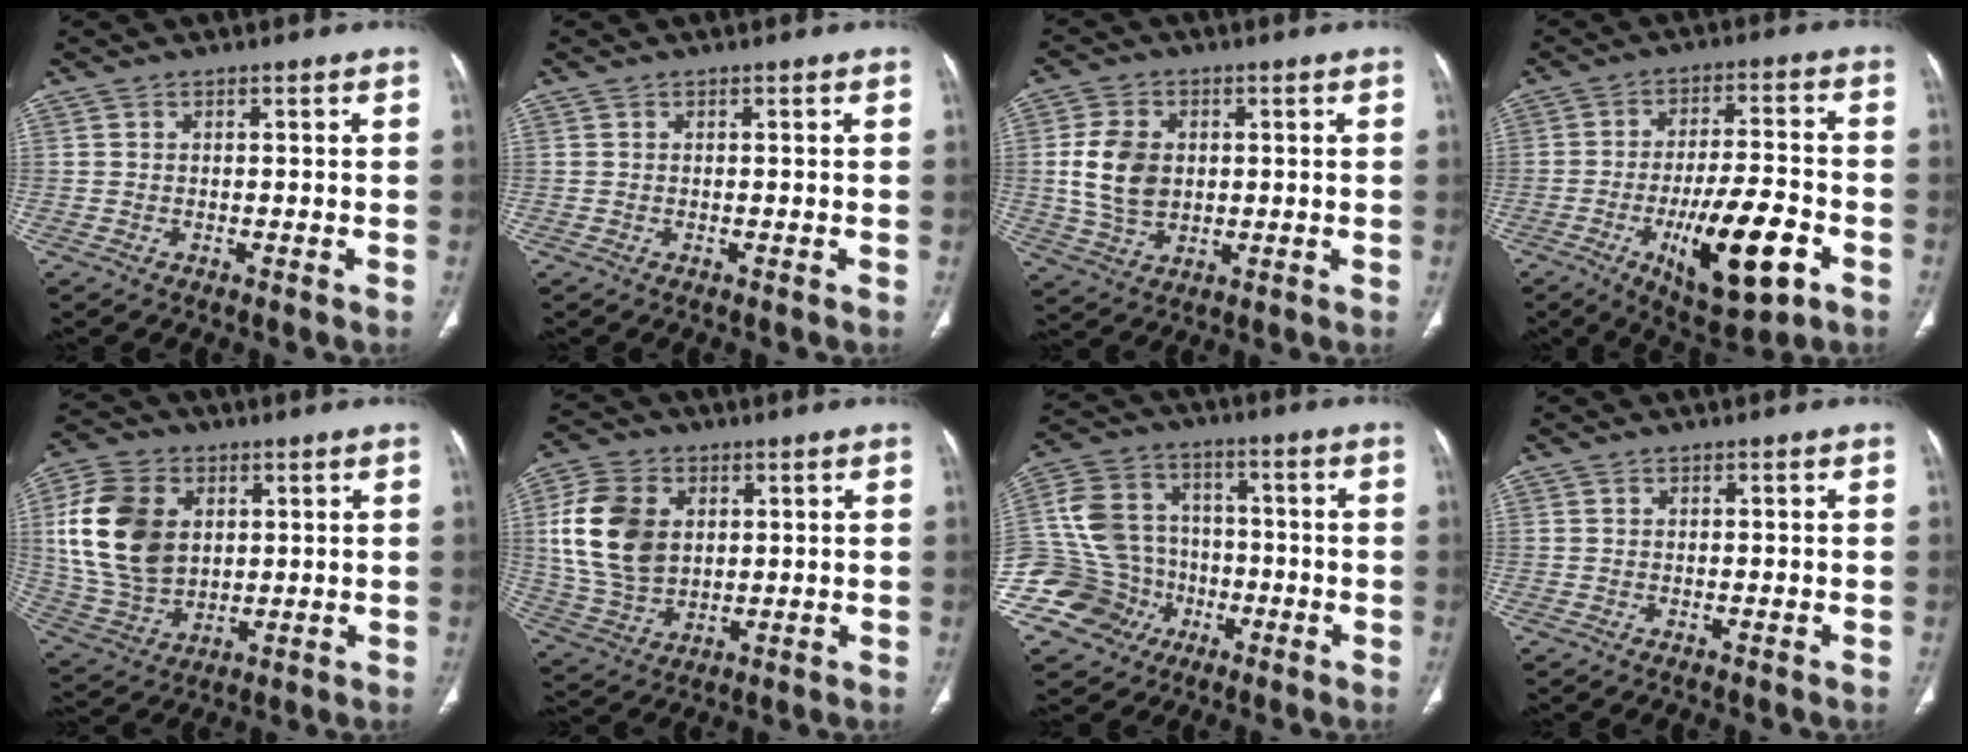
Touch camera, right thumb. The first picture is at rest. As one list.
[{"total": 0.0}, {"total": 9.6, "force": [0.8, 6.9, 6.5], "torque": [-0.115, -0.002, 0.022]}, {"total": 16.3, "force": [-6.3, 5.5, 14.0], "torque": [-0.218, 0.022, -0.089]}, {"total": 17.3, "force": [3.5, 12.3, 11.6], "torque": [-0.211, -0.005, 0.075]}, {"total": 15.0, "force": [3.0, 10.7, 10.1], "torque": [-0.182, -0.005, 0.061]}, {"total": 16.2, "force": [-5.5, 14.4, 5.0], "torque": [-0.081, 0.058, -0.091]}, {"total": 0.0}]